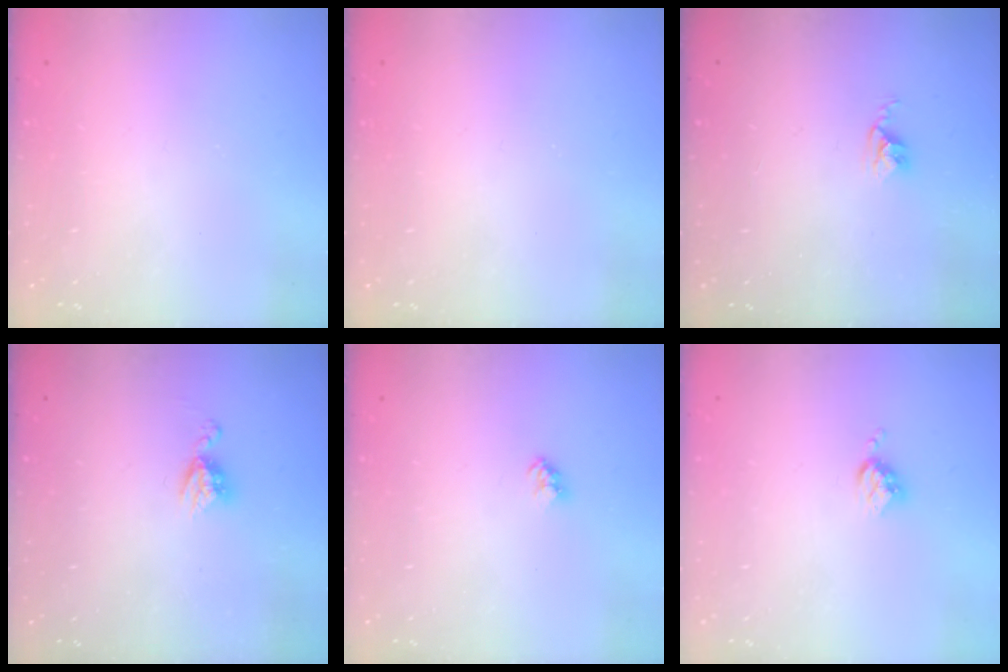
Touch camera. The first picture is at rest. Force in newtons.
{"total": 0.0}
{"total": 2.8, "press": 2.7, "slide": 0.4}
{"total": 5.3, "press": 5.3, "slide": 0.5}
{"total": 2.4, "press": 2.4, "slide": 0.2}
{"total": 3.6, "press": 3.6, "slide": 0.4}